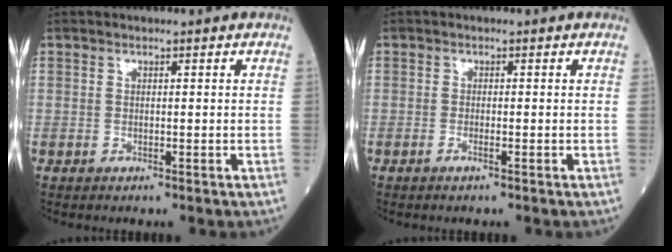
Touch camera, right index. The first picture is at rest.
{"total": 0.8, "force": [-0.4, 0.0, 0.6], "torque": [-0.013, -0.001, -0.008]}